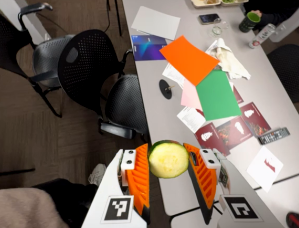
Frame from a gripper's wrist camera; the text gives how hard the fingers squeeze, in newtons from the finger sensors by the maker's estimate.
{"total": 12.1, "left": 12.7, "right": 11.4}